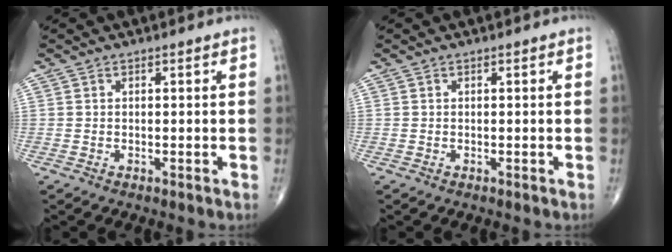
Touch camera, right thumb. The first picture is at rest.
{"total": 0.0}